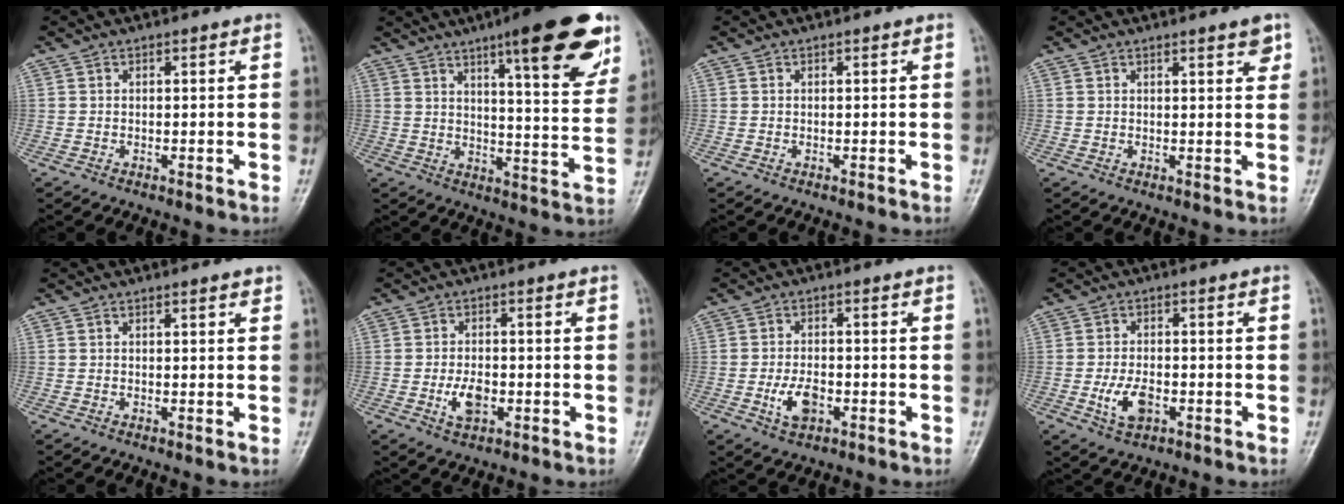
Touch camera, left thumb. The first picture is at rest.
{"total": 19.0, "force": [11.1, 4.2, 14.8], "torque": [-0.161, -0.048, 0.153]}
{"total": 0.0}
{"total": 2.8, "force": [1.8, 0.7, 2.0], "torque": [-0.018, -0.009, 0.022]}
{"total": 1.0, "force": [0.8, 0.2, 0.6], "torque": [-0.007, -0.003, 0.010]}
{"total": 4.7, "force": [-1.2, 2.8, 3.6], "torque": [-0.060, 0.002, -0.019]}
{"total": 5.1, "force": [-1.6, 3.0, 3.8], "torque": [-0.066, 0.006, -0.027]}
{"total": 5.4, "force": [-1.6, 3.1, 4.1], "torque": [-0.078, 0.004, -0.026]}